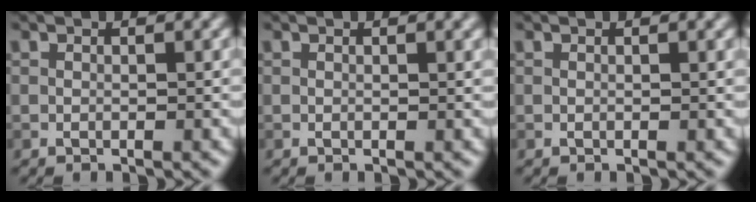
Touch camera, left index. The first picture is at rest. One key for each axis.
{"total": 1.0, "fx": 0.6, "fy": 0.4, "fz": 0.8, "tx": -0.005, "ty": 0.004, "tz": 0.003}
{"total": 0.6, "fx": 0.3, "fy": 0.2, "fz": 0.5, "tx": -0.001, "ty": 0.002, "tz": 0.001}